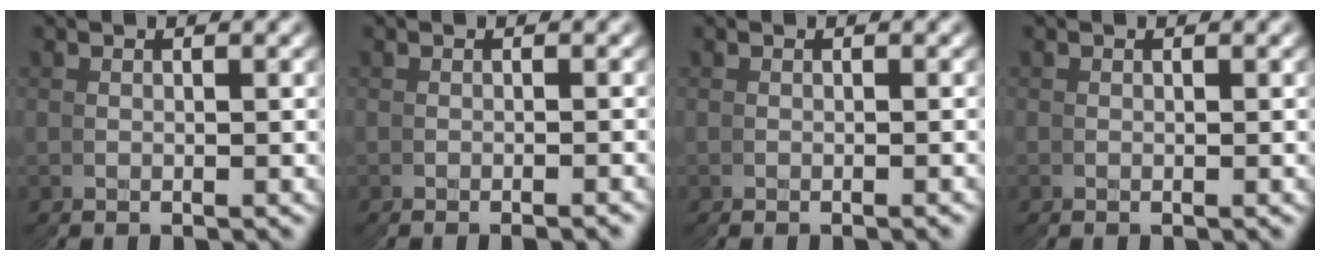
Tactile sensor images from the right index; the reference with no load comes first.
{"total": 1.2, "force": [-0.8, -0.8, -0.5], "torque": [0.003, 0.002, -0.015]}
{"total": 0.7, "force": [-0.3, -0.5, -0.3], "torque": [0.002, 0.003, -0.006]}
{"total": 0.0}